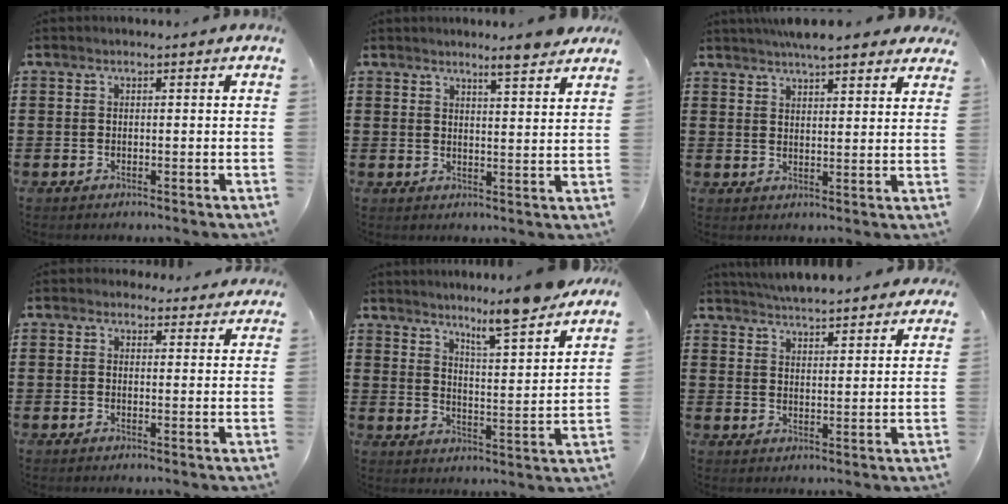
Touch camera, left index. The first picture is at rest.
{"total": 4.5, "force": [4.1, -0.4, 1.8], "torque": [-0.038, -0.017, 0.070]}
{"total": 5.7, "force": [5.1, 0.9, 2.3], "torque": [-0.056, -0.006, 0.095]}
{"total": 2.5, "force": [2.3, 1.1, 0.3], "torque": [-0.005, -0.001, 0.040]}
{"total": 7.8, "force": [7.2, -0.2, 3.2], "torque": [-0.058, -0.050, 0.119]}
{"total": 4.7, "force": [4.7, 0.2, 0.6], "torque": [-0.028, -0.018, 0.084]}